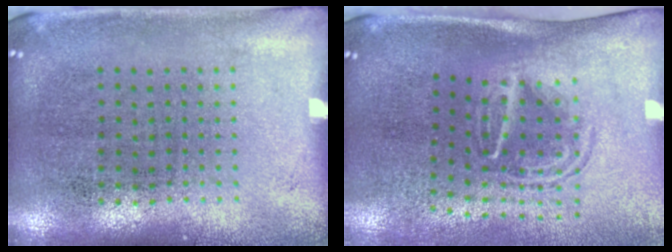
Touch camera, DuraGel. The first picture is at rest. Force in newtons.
{"total": 1.6, "press": 1.1, "slide": 1.2}